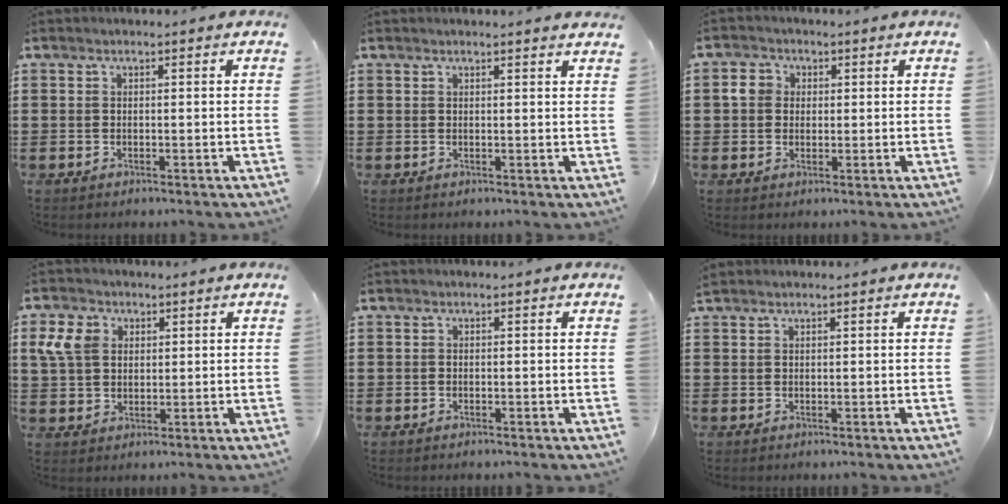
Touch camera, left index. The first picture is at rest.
{"total": 1.1, "force": [1.0, -0.1, 0.4], "torque": [-0.009, 0.000, 0.019]}
{"total": 3.2, "force": [0.6, 2.9, 1.1], "torque": [-0.035, 0.013, 0.007]}
{"total": 5.4, "force": [2.0, 4.3, 2.5], "torque": [-0.075, 0.015, 0.033]}
{"total": 0.0}
{"total": 0.7, "force": [0.7, 0.0, 0.3], "torque": [-0.006, -0.001, 0.014]}